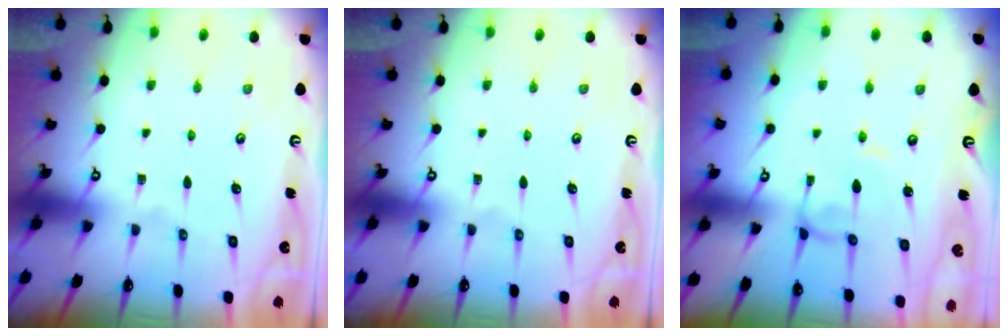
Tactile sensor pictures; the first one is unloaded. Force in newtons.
{"total": 0.0}
{"total": 2.0, "press": 2.0, "slide": 0.1}